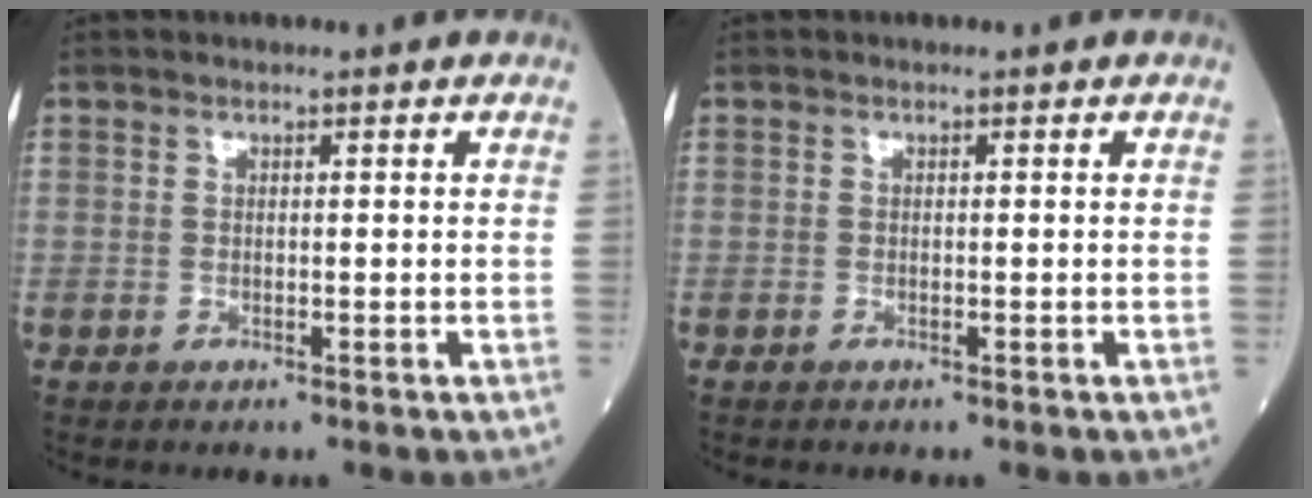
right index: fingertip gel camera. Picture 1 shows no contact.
{"total": 0.0}